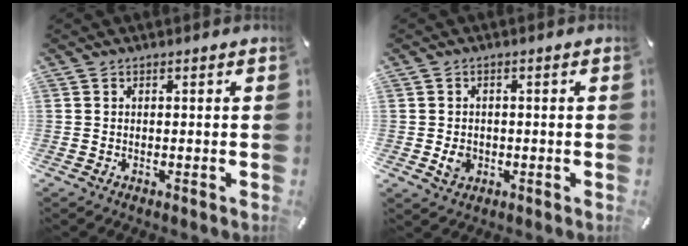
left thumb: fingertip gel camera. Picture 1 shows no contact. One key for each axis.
{"total": 3.5, "fx": -0.6, "fy": 3.0, "fz": 1.8, "tx": -0.029, "ty": 0.000, "tz": -0.013}